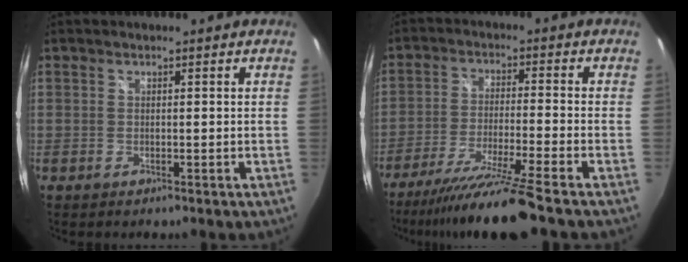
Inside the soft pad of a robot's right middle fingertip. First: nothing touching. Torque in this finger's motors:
{"motor_torque": [1.07, -1.07, 0.38, 0.08]}